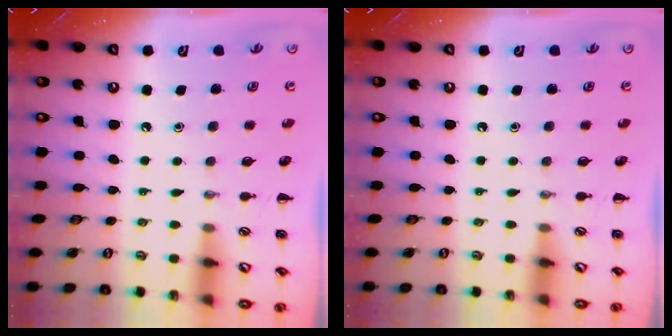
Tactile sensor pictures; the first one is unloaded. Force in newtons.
{"total": 0.0}